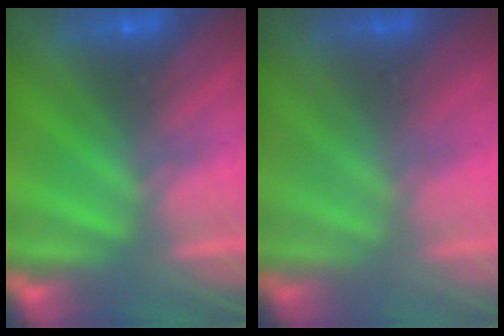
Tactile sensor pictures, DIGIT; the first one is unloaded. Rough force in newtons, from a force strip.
{"total": 1.0}